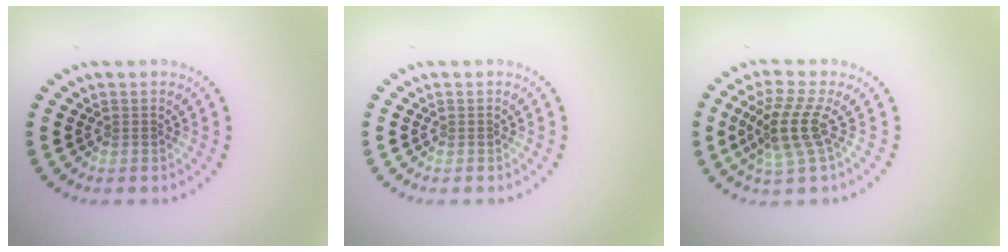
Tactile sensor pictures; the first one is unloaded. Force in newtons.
{"total": 0.0}
{"total": 4.0, "press": 3.0, "slide": 2.7}